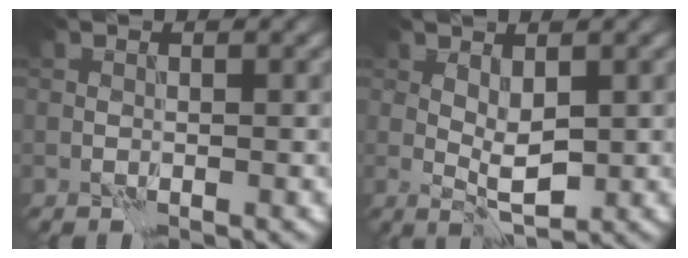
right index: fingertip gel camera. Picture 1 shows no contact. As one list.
[{"total": 2.8, "force": [0.6, 1.1, 2.4], "torque": [-0.046, -0.003, 0.016]}]